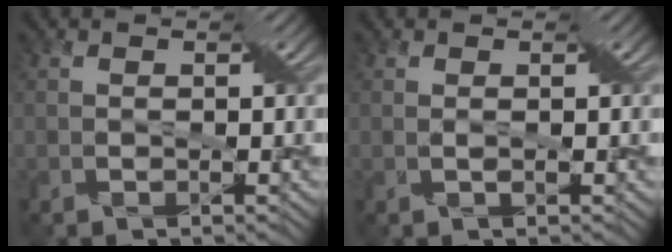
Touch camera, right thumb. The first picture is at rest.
{"total": 0.8, "force": [0.1, -0.2, 0.7], "torque": [-0.028, -0.005, 0.006]}